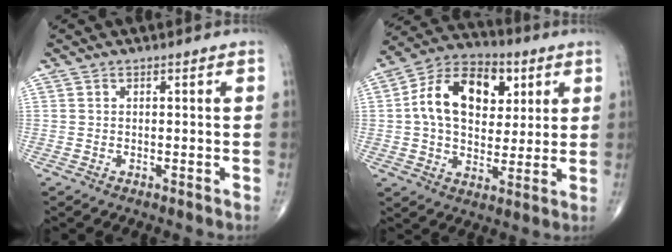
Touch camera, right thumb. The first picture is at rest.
{"total": 17.3, "force": [4.2, 11.4, 12.2], "torque": [-0.174, 0.006, 0.065]}